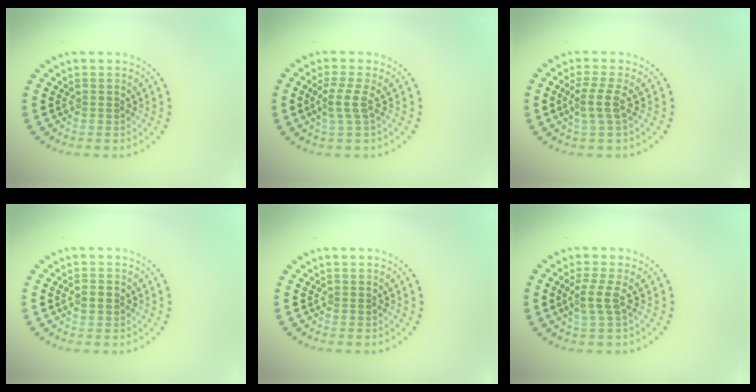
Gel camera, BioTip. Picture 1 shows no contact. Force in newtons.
{"total": 2.0, "press": 1.5, "slide": 1.3}
{"total": 2.3, "press": 1.7, "slide": 1.5}
{"total": 1.2, "press": 1.2, "slide": 0.1}
{"total": 0.0}
{"total": 2.0, "press": 1.5, "slide": 1.3}